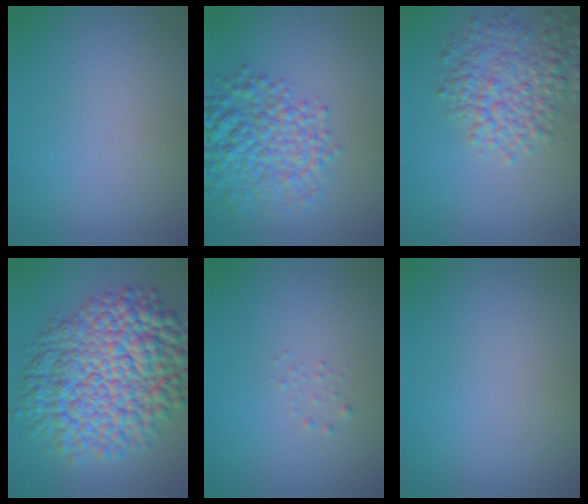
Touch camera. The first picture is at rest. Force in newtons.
{"total": 6.9, "press": 6.9, "slide": 0.3}
{"total": 5.1, "press": 5.1, "slide": 0.2}
{"total": 13.9, "press": 13.9, "slide": 0.3}
{"total": 0.6, "press": 0.6, "slide": 0.0}
{"total": 0.0}